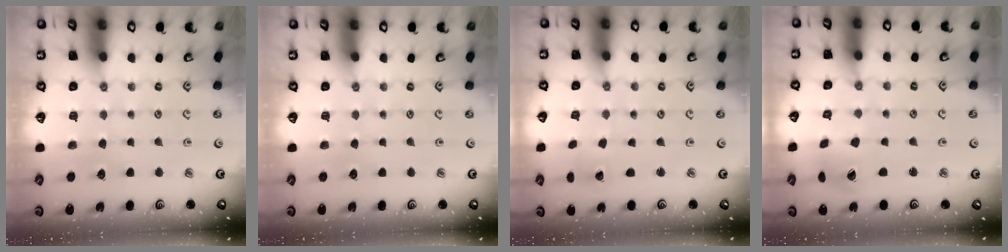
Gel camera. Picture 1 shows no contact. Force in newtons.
{"total": 0.0}
{"total": 0.0}
{"total": 5.3, "press": 5.3, "slide": 0.6}